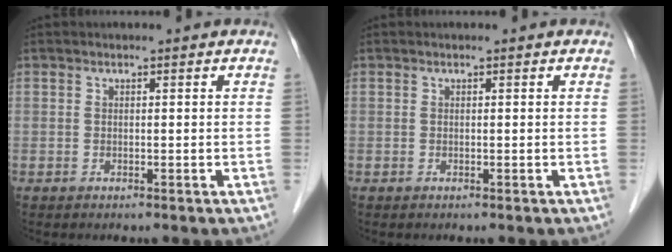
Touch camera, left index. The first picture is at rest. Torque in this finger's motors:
{"motor_torque": [0.09, 0.03, 0.01, -0.01]}